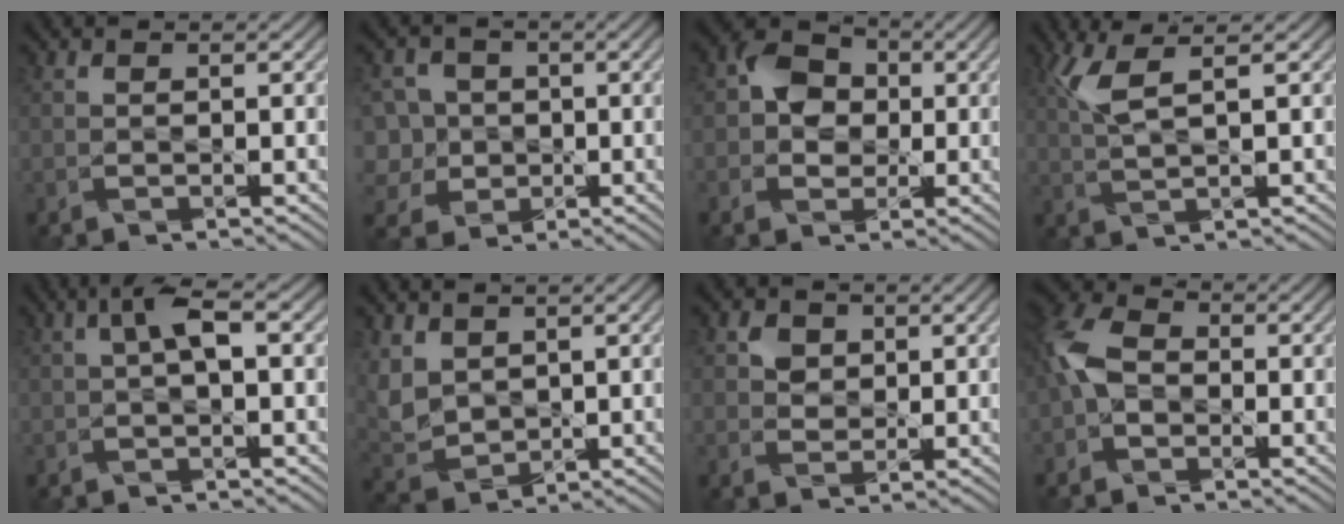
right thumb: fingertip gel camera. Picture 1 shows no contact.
{"total": 8.7, "force": [-0.9, 7.8, 3.7], "torque": [-0.140, 0.024, -0.046]}
{"total": 5.3, "force": [0.3, 4.3, 3.1], "torque": [-0.064, 0.015, -0.007]}
{"total": 4.1, "force": [2.0, -0.1, 3.6], "torque": [-0.101, 0.011, 0.049]}
{"total": 3.9, "force": [0.6, 1.2, 3.7], "torque": [-0.077, 0.016, 0.008]}
{"total": 5.8, "force": [2.3, 4.0, 3.4], "torque": [-0.125, 0.001, 0.054]}
{"total": 3.5, "force": [1.8, 2.6, 1.6], "torque": [-0.056, -0.003, 0.033]}
{"total": 6.7, "force": [-1.2, 4.6, 4.7], "torque": [-0.138, 0.009, -0.038]}